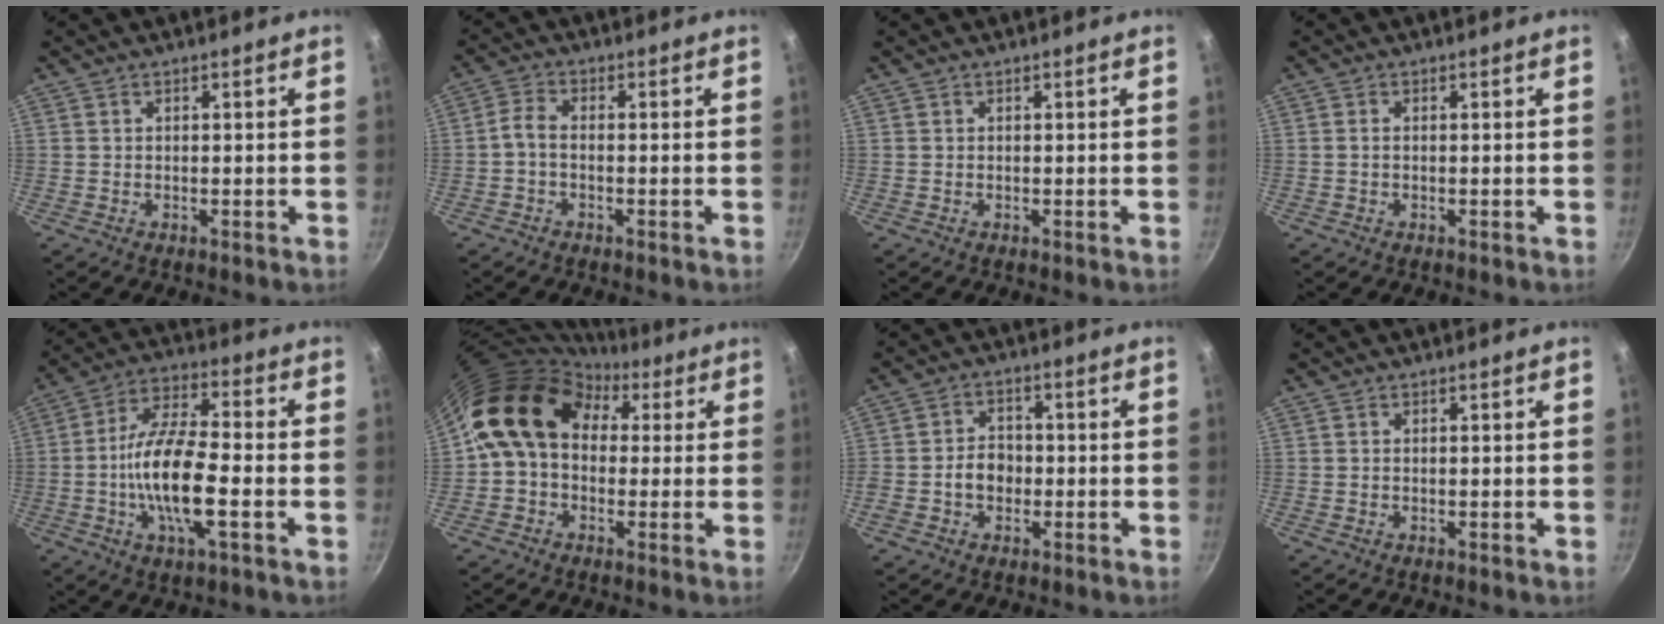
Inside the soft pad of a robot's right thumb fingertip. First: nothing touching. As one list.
[{"total": 2.8, "force": [-1.1, 1.4, 2.2], "torque": [-0.059, 0.014, -0.031]}, {"total": 0.0}, {"total": 0.7, "force": [-0.1, 0.4, 0.6], "torque": [-0.013, 0.003, -0.003]}, {"total": 14.8, "force": [-3.2, 5.1, 13.6], "torque": [-0.251, 0.028, -0.071]}, {"total": 14.5, "force": [3.2, 11.4, 8.5], "torque": [-0.111, 0.030, 0.035]}, {"total": 5.4, "force": [-1.3, 4.3, 3.0], "torque": [-0.028, 0.019, -0.027]}, {"total": 0.0}]